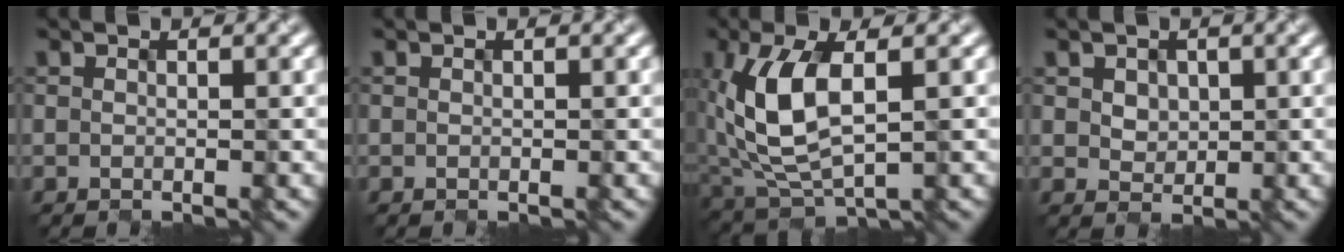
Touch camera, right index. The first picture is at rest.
{"total": 0.0}
{"total": 6.9, "force": [0.5, 3.6, 5.9], "torque": [-0.141, 0.003, 0.017]}
{"total": 1.8, "force": [0.9, 1.5, 0.5], "torque": [-0.021, 0.008, 0.024]}